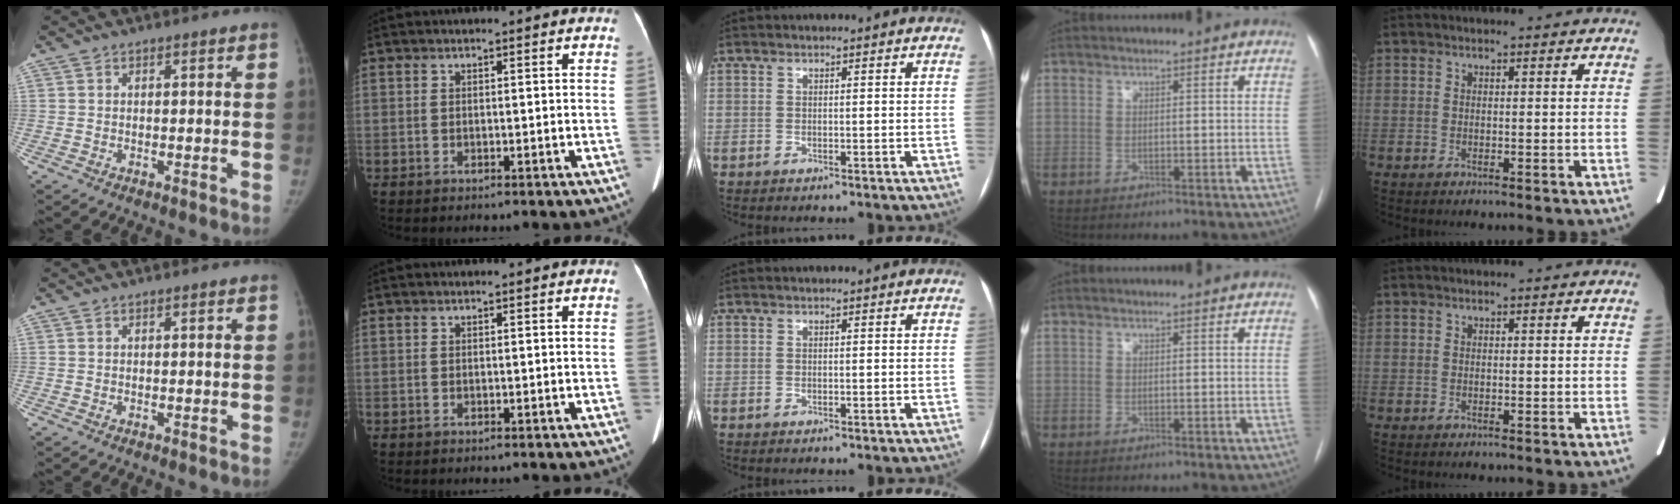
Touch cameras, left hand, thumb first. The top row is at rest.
{}